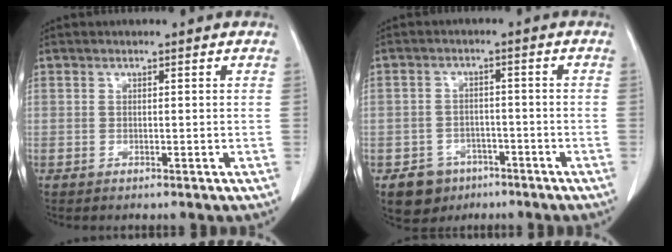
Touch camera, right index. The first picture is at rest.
{"total": 5.4, "force": [-3.2, 4.3, 0.8], "torque": [-0.009, 0.011, -0.043]}